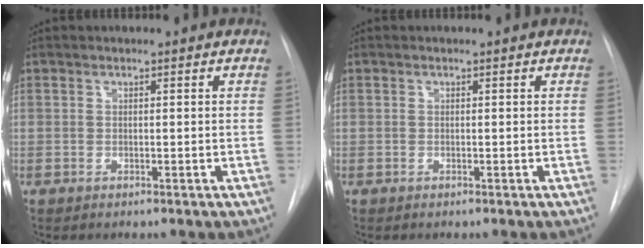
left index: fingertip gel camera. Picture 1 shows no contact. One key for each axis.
{"total": 0.0}